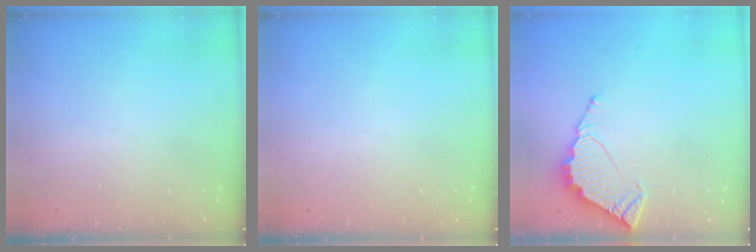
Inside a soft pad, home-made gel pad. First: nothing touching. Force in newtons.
{"total": 0.0}
{"total": 6.1, "press": 6.1, "slide": 0.3}